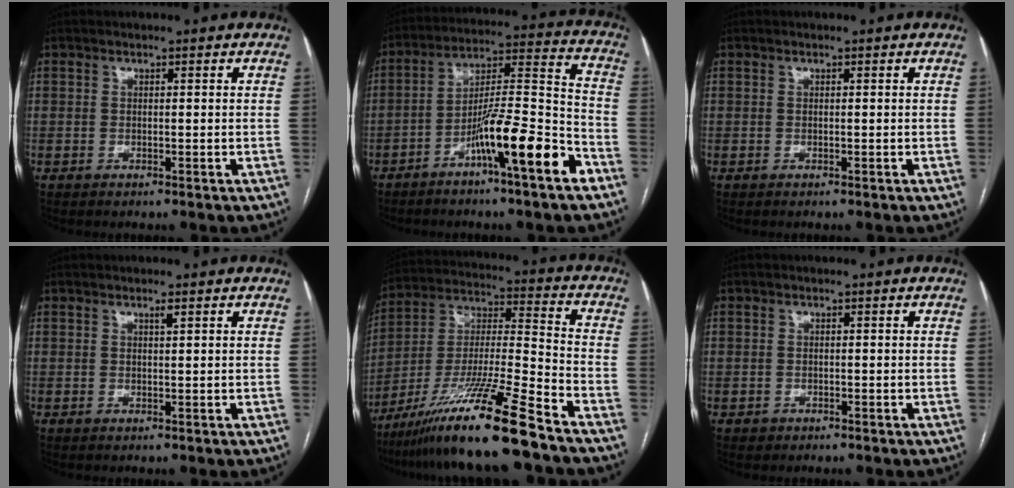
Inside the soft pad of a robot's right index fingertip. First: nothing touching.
{"total": 14.3, "force": [-7.7, 0.4, 12.0], "torque": [-0.196, 0.001, -0.132]}
{"total": 0.0}
{"total": 0.8, "force": [0.5, -0.1, 0.7], "torque": [-0.013, -0.001, 0.010]}
{"total": 18.7, "force": [-13.8, -0.9, 12.6], "torque": [-0.256, -0.027, -0.250]}
{"total": 1.3, "force": [-0.6, 1.1, -0.1], "torque": [0.000, 0.005, -0.010]}